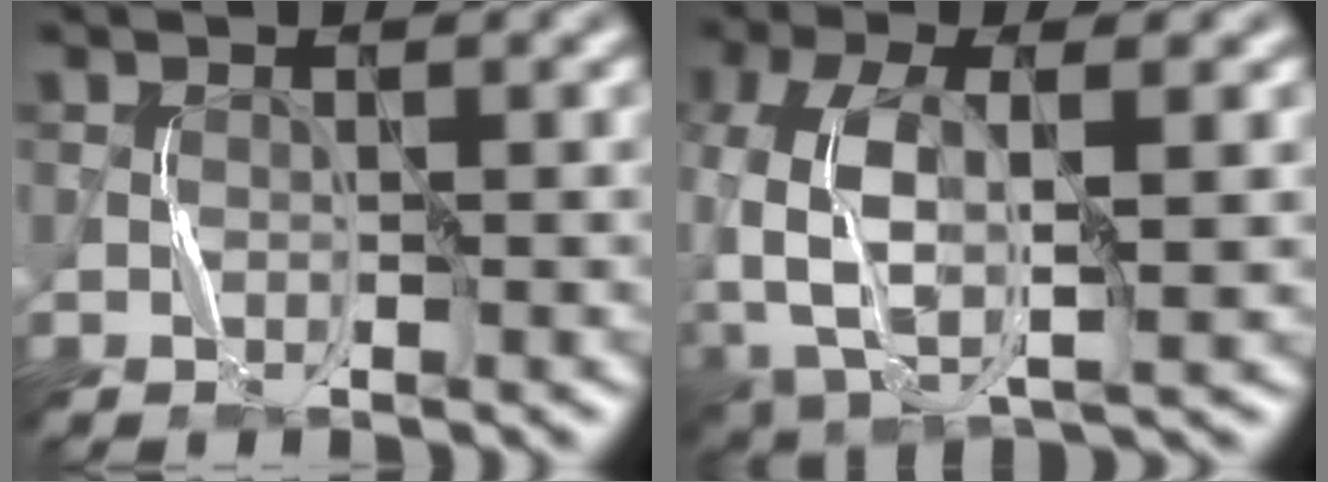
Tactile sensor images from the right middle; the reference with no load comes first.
{"total": 8.5, "force": [-1.2, 4.6, 7.1], "torque": [-0.175, -0.003, -0.026]}